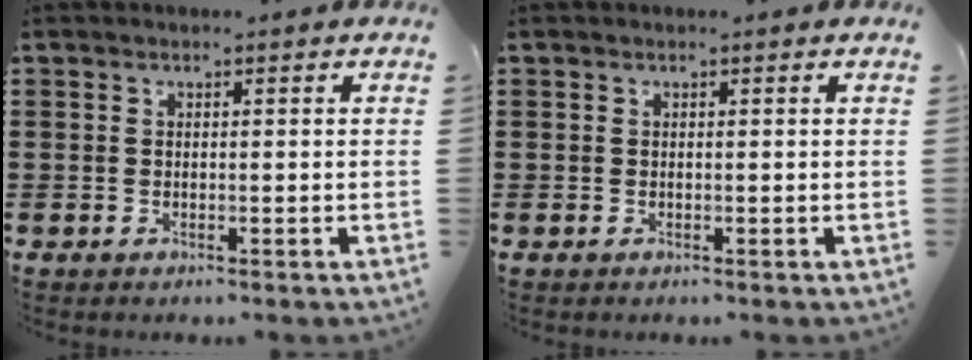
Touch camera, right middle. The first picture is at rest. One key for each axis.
{"total": 0.0}